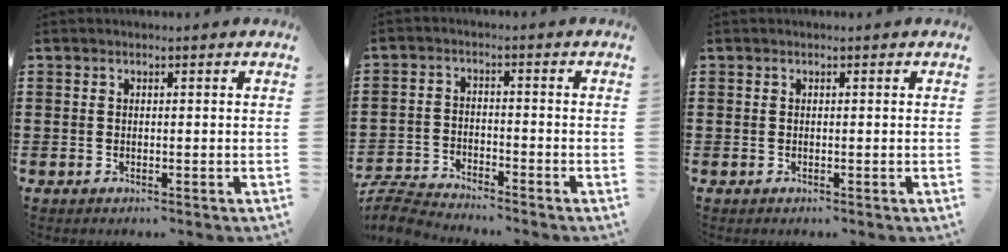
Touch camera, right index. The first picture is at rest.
{"total": 4.4, "force": [-4.4, 0.3, 0.4], "torque": [-0.029, -0.004, -0.097]}
{"total": 0.0}